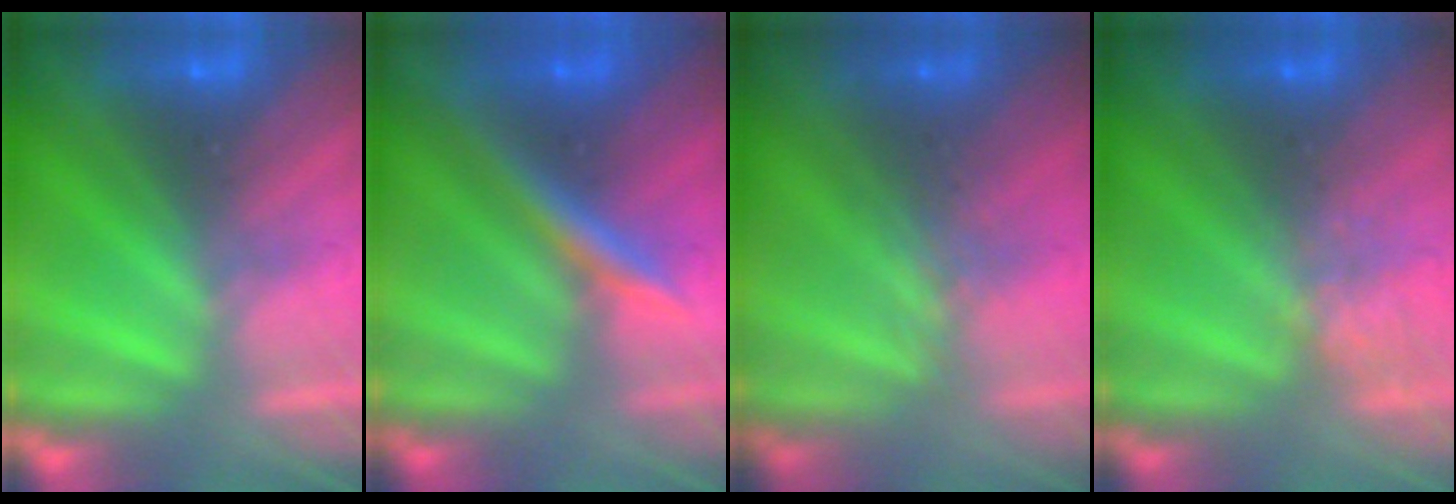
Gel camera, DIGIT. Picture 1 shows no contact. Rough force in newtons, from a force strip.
{"total": 2.5}
{"total": 2.6}
{"total": 2.4}